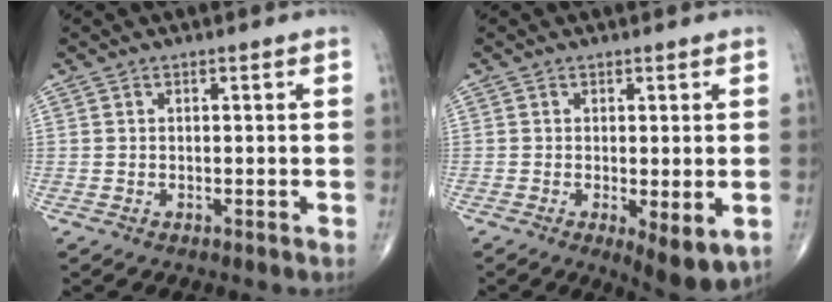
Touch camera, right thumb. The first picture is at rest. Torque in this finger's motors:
{"motor_torque": [-0.36, 0.12, 0.03, -0.17, 0.05]}